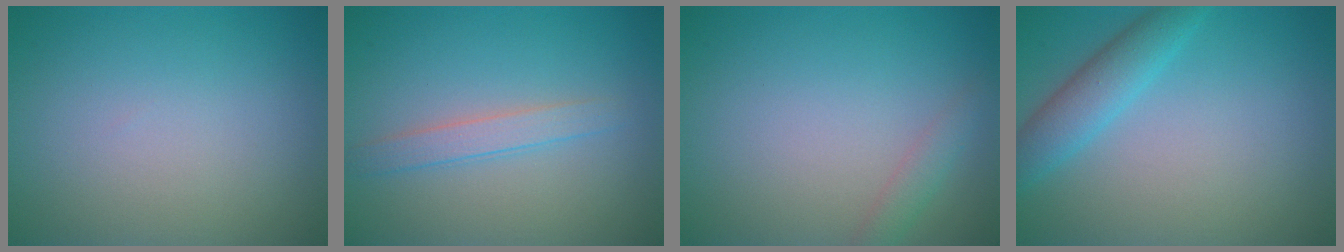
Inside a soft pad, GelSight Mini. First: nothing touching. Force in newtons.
{"total": 1.9, "press": 1.9, "slide": 0.1}
{"total": 1.4, "press": 1.4, "slide": 0.0}
{"total": 3.3, "press": 3.3, "slide": 0.1}